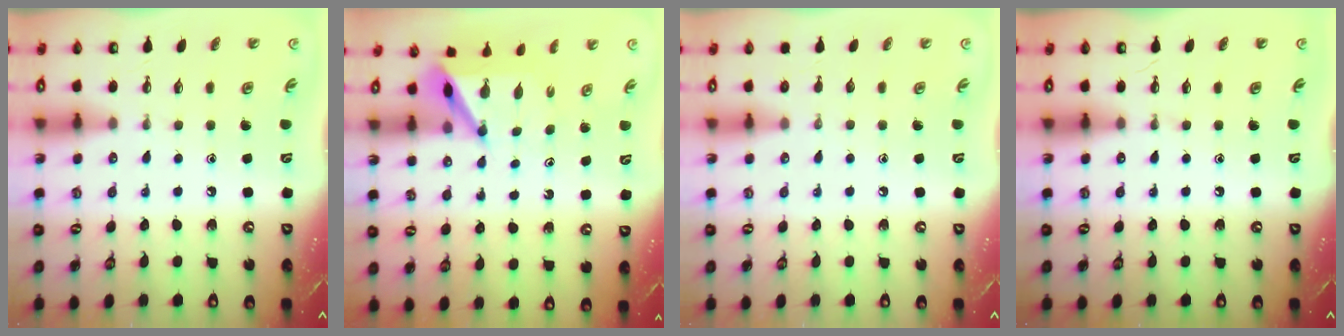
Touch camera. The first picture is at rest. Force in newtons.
{"total": 6.6, "press": 6.6, "slide": 0.4}
{"total": 0.0}
{"total": 0.0}